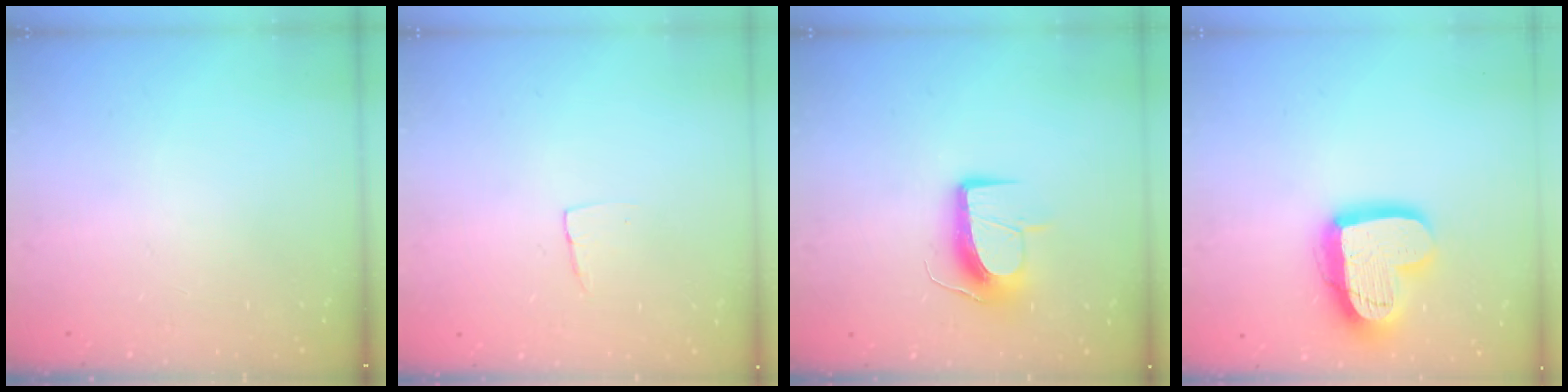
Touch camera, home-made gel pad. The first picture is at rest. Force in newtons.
{"total": 3.3, "press": 3.3, "slide": 0.2}
{"total": 12.7, "press": 12.7, "slide": 0.5}
{"total": 18.4, "press": 18.3, "slide": 1.6}